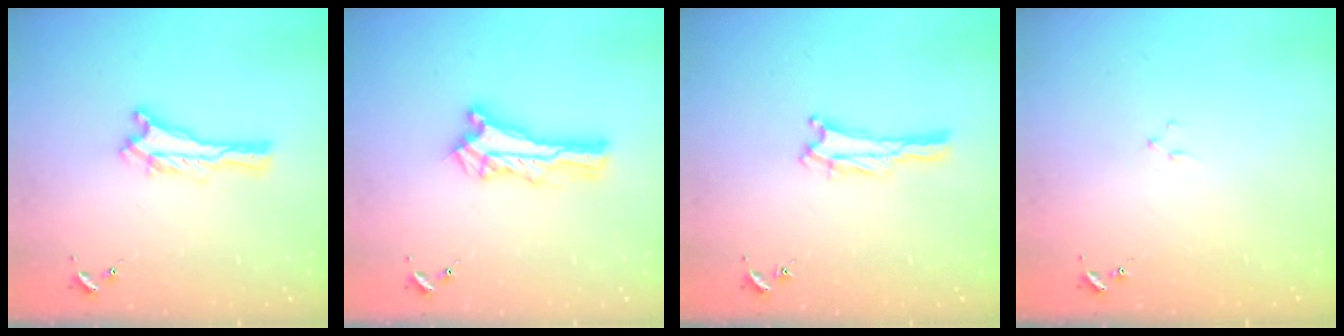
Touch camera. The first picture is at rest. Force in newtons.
{"total": 3.2, "press": 3.2, "slide": 0.3}
{"total": 1.3, "press": 1.3, "slide": 0.4}
{"total": 0.7, "press": 0.7, "slide": 0.2}